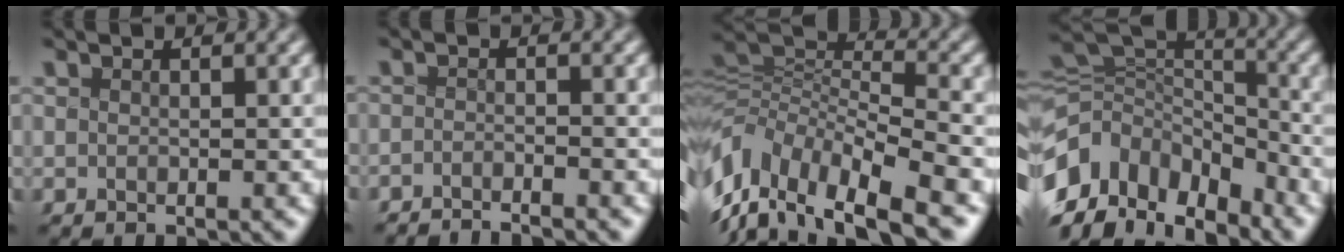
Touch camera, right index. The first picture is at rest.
{"total": 3.3, "force": [-3.3, 0.1, -0.3], "torque": [0.008, -0.003, -0.062]}
{"total": 13.1, "force": [-4.3, 9.5, 8.1], "torque": [-0.182, -0.030, -0.069]}
{"total": 15.8, "force": [-6.4, 11.9, 8.2], "torque": [-0.176, -0.040, -0.103]}